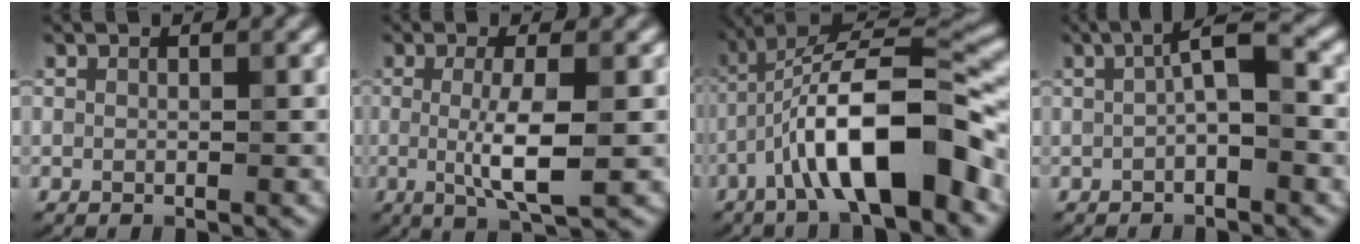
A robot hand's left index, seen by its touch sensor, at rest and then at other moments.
{"total": 4.8, "force": [-0.3, 0.9, 4.7], "torque": [-0.088, -0.010, -0.004]}
{"total": 11.8, "force": [-4.5, 3.4, 10.3], "torque": [-0.174, 0.016, -0.082]}
{"total": 3.1, "force": [-0.1, 0.6, 3.0], "torque": [-0.052, 0.011, -0.008]}